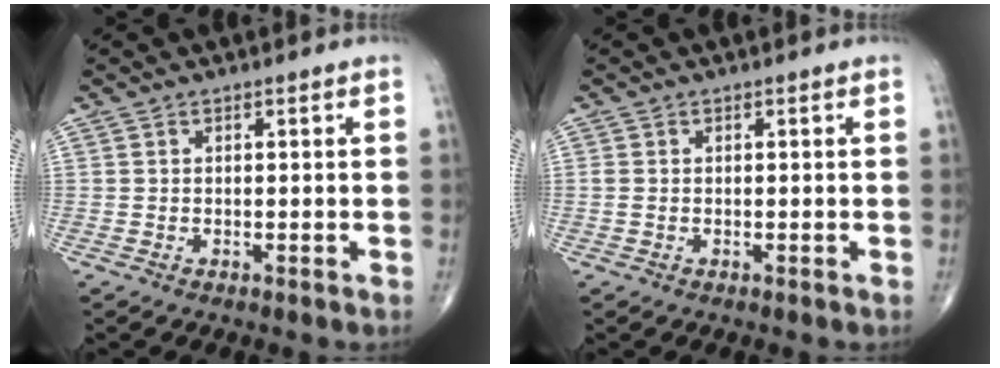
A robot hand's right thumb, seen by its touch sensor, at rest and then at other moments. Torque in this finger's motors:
{"motor_torque": [-0.04, -0.05, 0.26, 0.08, -0.04]}